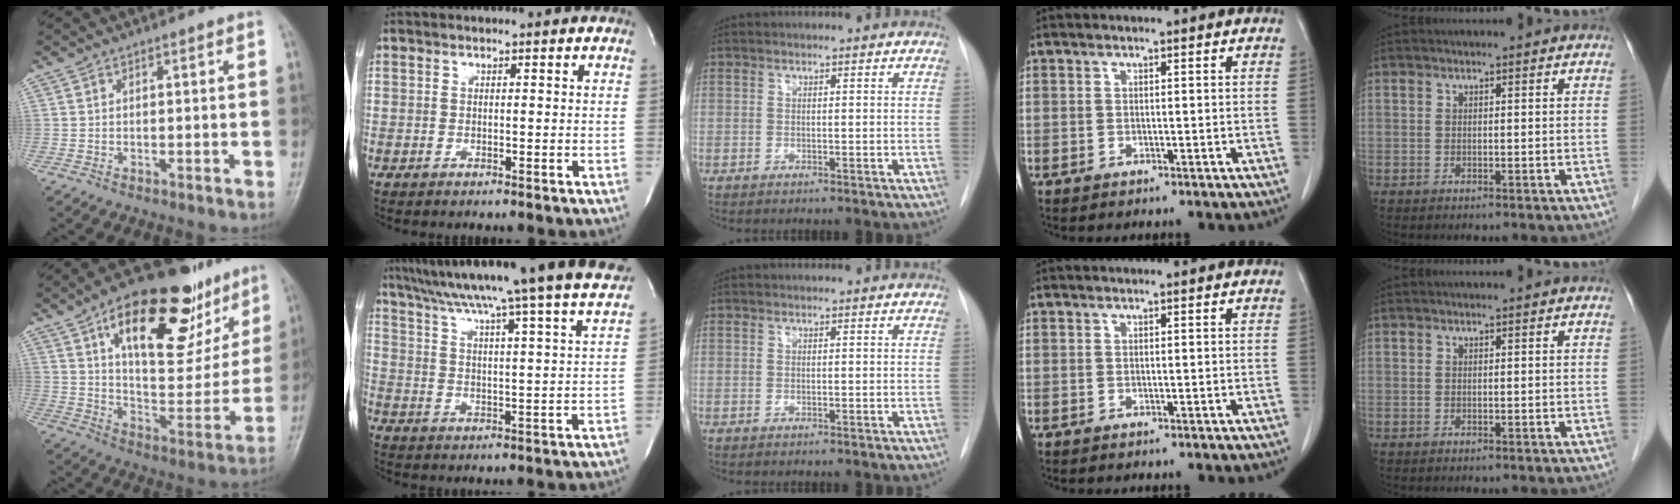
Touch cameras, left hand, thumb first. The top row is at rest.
{"thumb": {"total": 26.6, "force": [14.3, 12.4, 18.8], "torque": [-0.229, -0.032, 0.224]}, "index": {"total": 28.6, "force": [25.3, -2.1, 13.1], "torque": [-0.221, -0.049, 0.336]}}